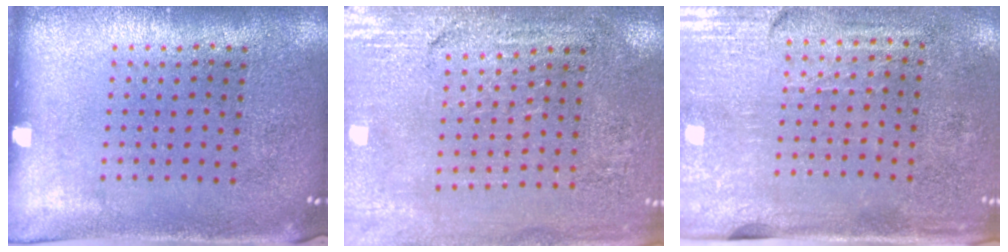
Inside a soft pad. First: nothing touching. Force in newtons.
{"total": 3.1, "press": 3.0, "slide": 0.3}
{"total": 3.2, "press": 2.7, "slide": 1.6}